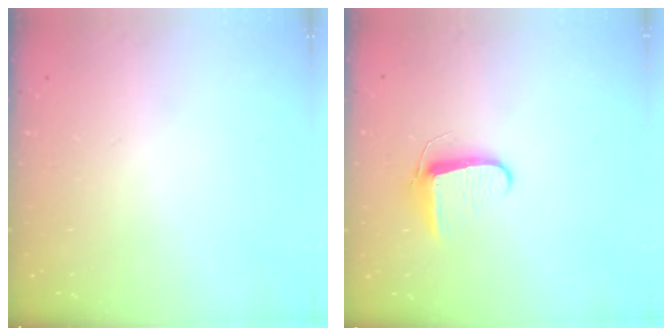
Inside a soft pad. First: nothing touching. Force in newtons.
{"total": 7.8, "press": 7.7, "slide": 1.1}